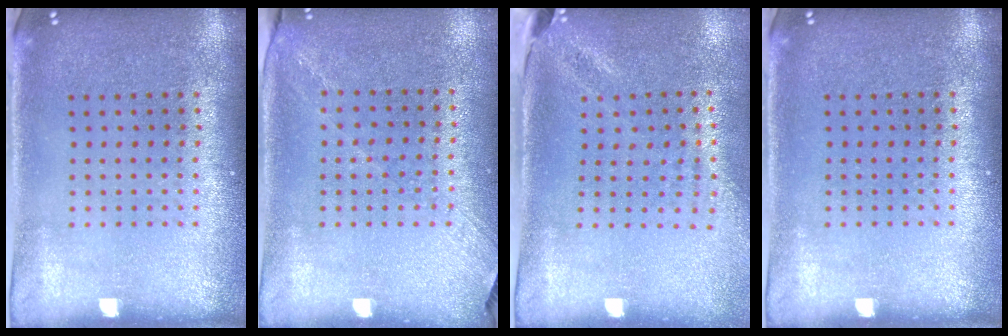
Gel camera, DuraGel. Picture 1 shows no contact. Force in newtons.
{"total": 1.3, "press": 1.0, "slide": 0.9}
{"total": 2.0, "press": 1.6, "slide": 1.2}
{"total": 0.0}